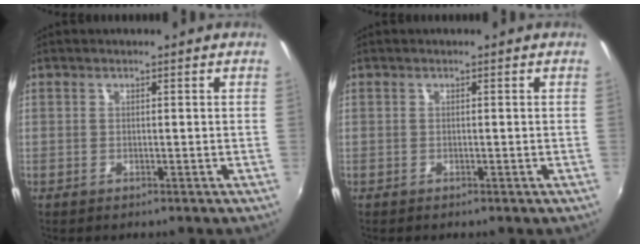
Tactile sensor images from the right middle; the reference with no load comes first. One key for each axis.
{"total": 0.0}